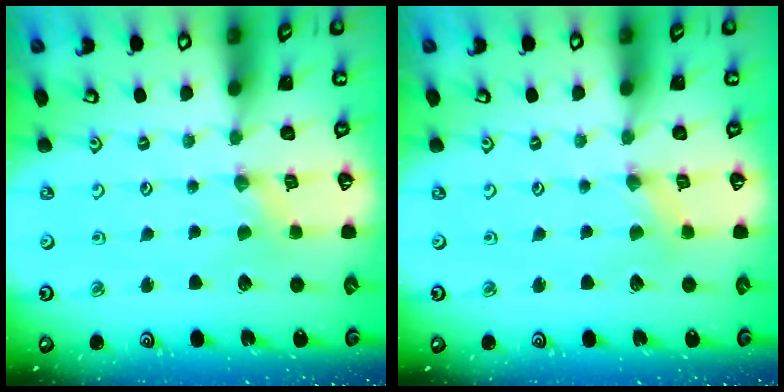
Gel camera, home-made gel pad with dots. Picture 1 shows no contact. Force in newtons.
{"total": 0.6, "press": 0.6, "slide": 0.2}